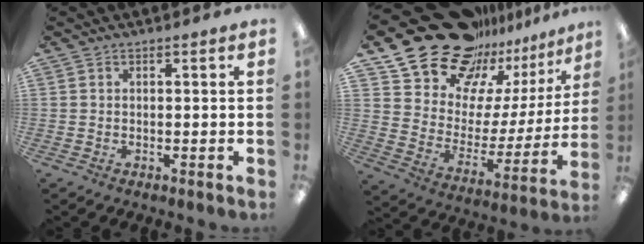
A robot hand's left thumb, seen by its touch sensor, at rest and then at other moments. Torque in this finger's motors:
{"motor_torque": [1.45, 1.47, 1.38, -1.40, 0.20]}